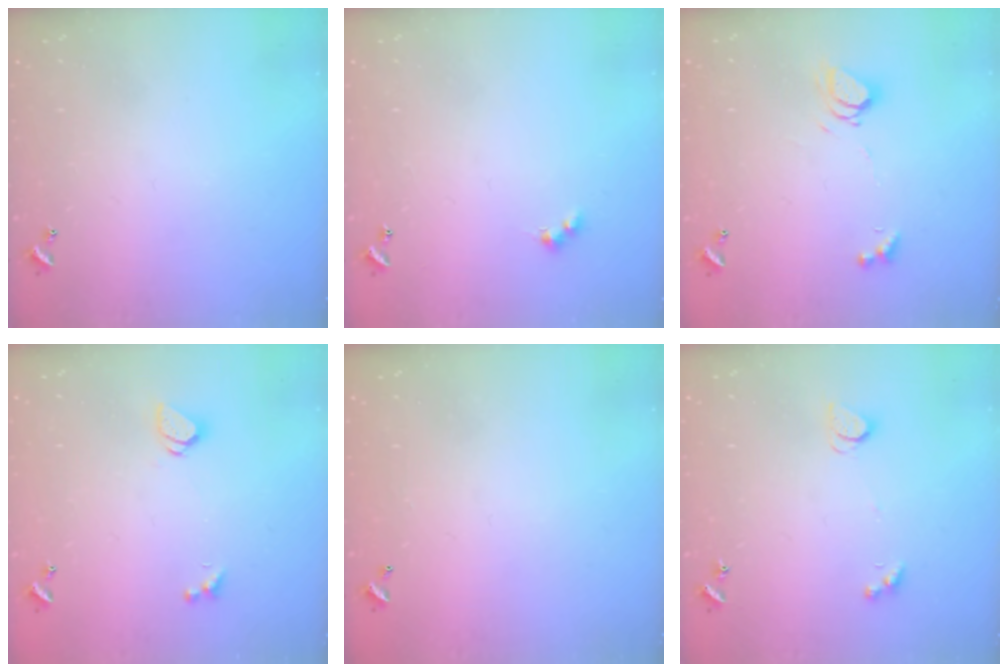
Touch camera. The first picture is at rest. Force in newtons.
{"total": 3.0, "press": 2.9, "slide": 0.5}
{"total": 5.5, "press": 5.4, "slide": 0.8}
{"total": 1.5, "press": 1.4, "slide": 0.5}
{"total": 2.8, "press": 2.8, "slide": 0.1}
{"total": 2.6, "press": 2.6, "slide": 0.5}